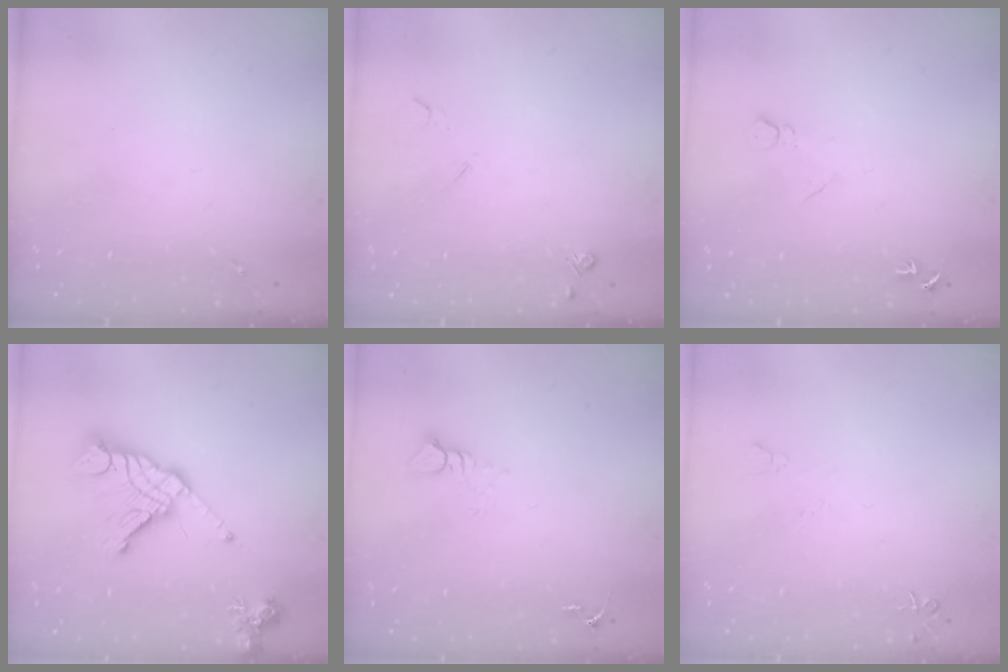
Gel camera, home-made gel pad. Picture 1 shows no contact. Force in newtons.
{"total": 4.6, "press": 4.5, "slide": 0.7}
{"total": 7.4, "press": 7.3, "slide": 0.9}
{"total": 17.2, "press": 17.0, "slide": 2.4}
{"total": 3.7, "press": 3.7, "slide": 0.1}
{"total": 4.6, "press": 4.6, "slide": 0.7}